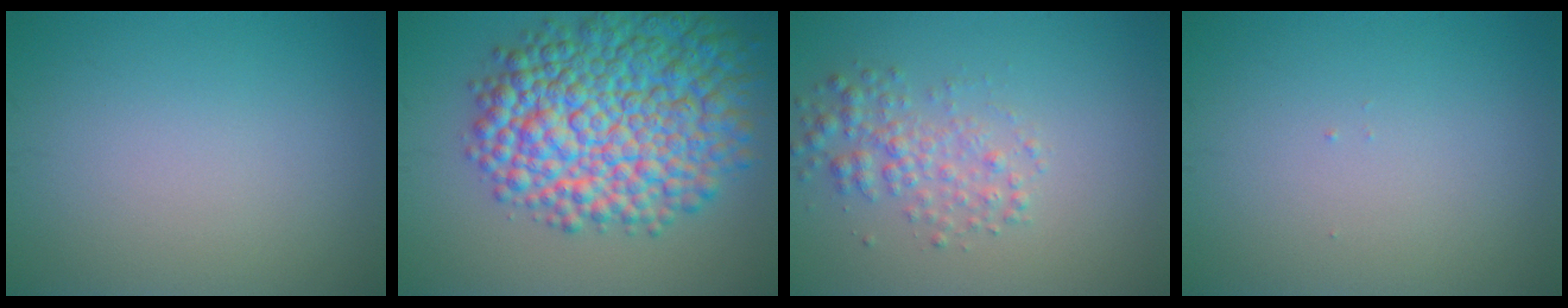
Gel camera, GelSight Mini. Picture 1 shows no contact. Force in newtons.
{"total": 12.7, "press": 12.7, "slide": 0.3}
{"total": 2.7, "press": 2.7, "slide": 0.0}
{"total": 0.0}